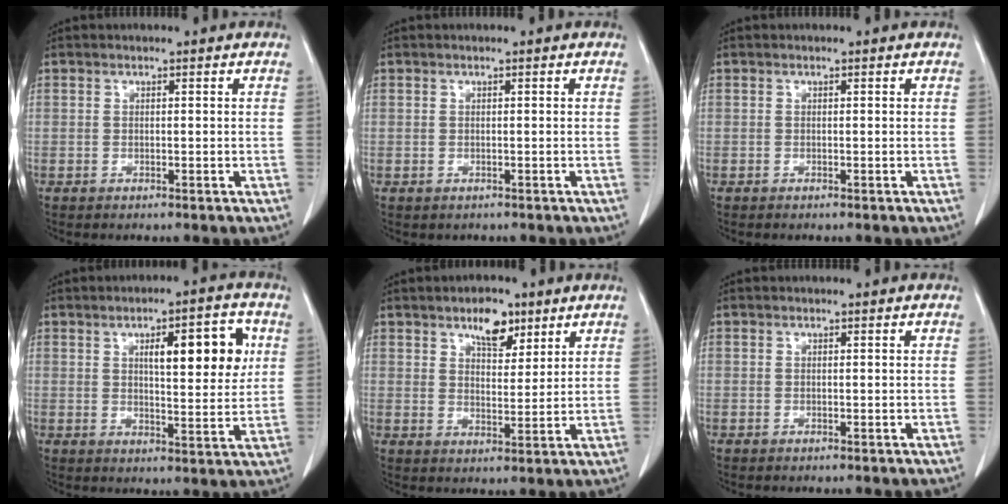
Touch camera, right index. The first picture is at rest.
{"total": 0.6, "force": [-0.2, 0.5, 0.0], "torque": [-0.001, 0.005, -0.003]}
{"total": 0.0}
{"total": 10.3, "force": [3.1, 2.6, 9.4], "torque": [-0.132, 0.010, 0.045]}
{"total": 6.1, "force": [4.0, 2.8, 3.7], "torque": [-0.057, 0.003, 0.065]}
{"total": 0.0}